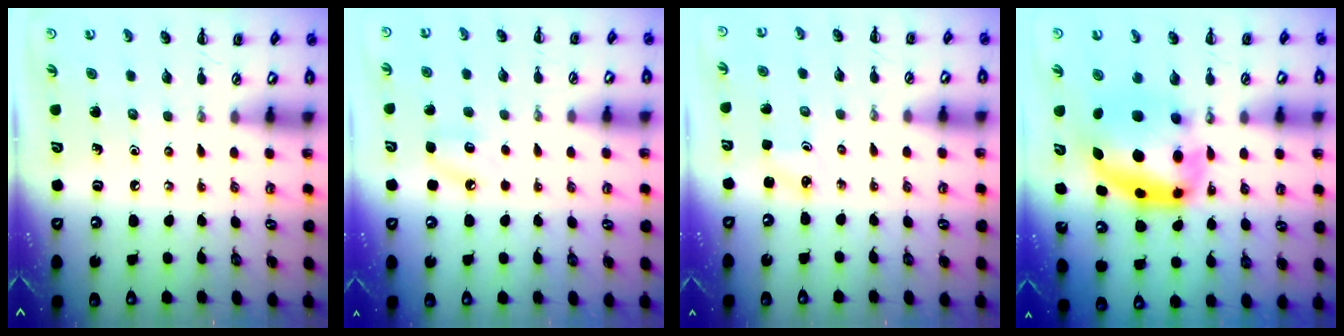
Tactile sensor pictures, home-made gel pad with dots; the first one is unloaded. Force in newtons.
{"total": 6.6, "press": 6.3, "slide": 1.8}
{"total": 1.4, "press": 1.4, "slide": 0.4}
{"total": 10.4, "press": 10.0, "slide": 2.8}